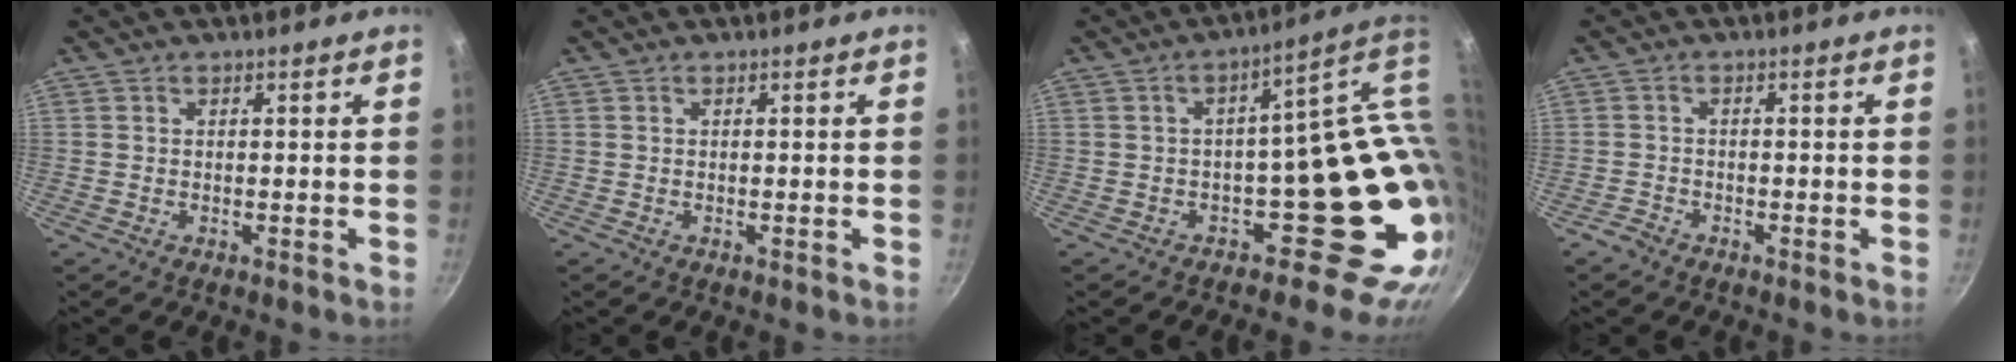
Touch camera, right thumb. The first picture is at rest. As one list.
[{"total": 0.0}, {"total": 18.9, "force": [2.0, 12.3, 14.2], "torque": [-0.073, 0.008, 0.050]}, {"total": 2.0, "force": [-1.7, 1.1, 0.4], "torque": [-0.009, 0.015, -0.030]}]